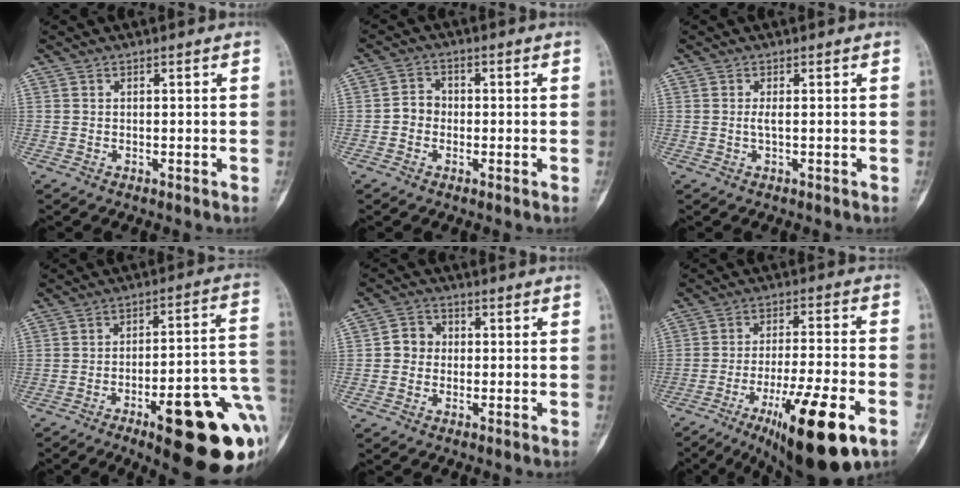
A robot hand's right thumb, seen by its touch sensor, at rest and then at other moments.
{"total": 3.4, "force": [-0.8, 3.0, 1.4], "torque": [-0.010, 0.012, -0.022]}
{"total": 1.1, "force": [0.0, 0.1, 1.1], "torque": [-0.030, -0.002, -0.001]}
{"total": 24.9, "force": [-9.2, 6.9, 22.1], "torque": [-0.225, 0.039, -0.116]}
{"total": 4.4, "force": [-0.1, 4.0, 1.8], "torque": [-0.009, 0.011, -0.011]}
{"total": 19.4, "force": [-9.2, 4.4, 16.5], "torque": [-0.256, 0.027, -0.139]}